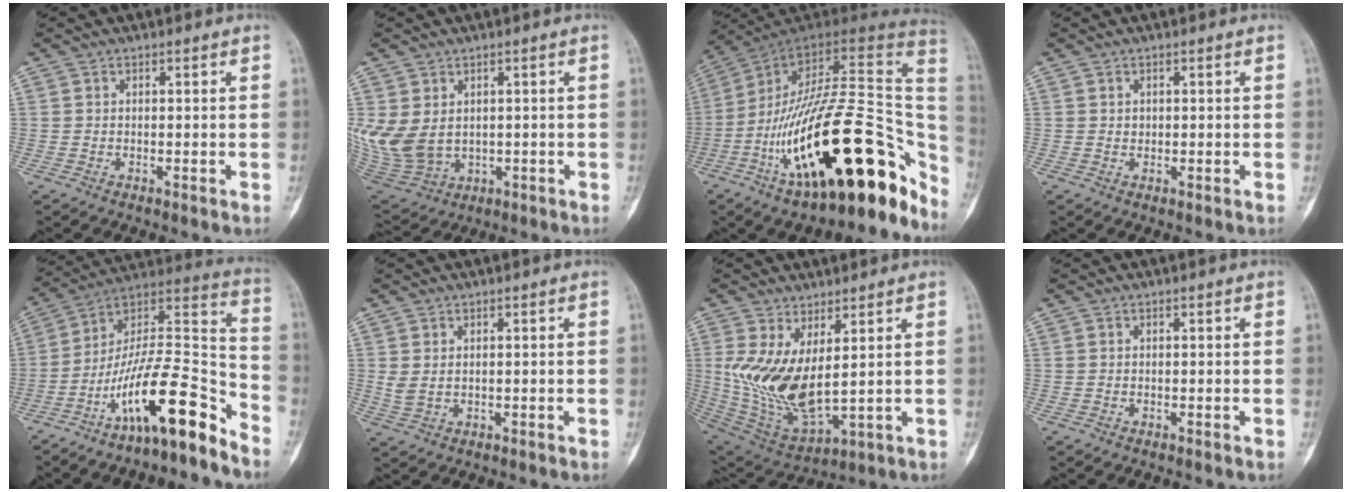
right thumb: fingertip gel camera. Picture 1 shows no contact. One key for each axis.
{"total": 11.0, "fx": 0.9, "fy": 8.5, "fz": 6.9, "tx": -0.147, "ty": -0.007, "tz": 0.047}
{"total": 36.0, "fx": -13.9, "fy": 13.5, "fz": 30.4, "tx": -0.378, "ty": 0.068, "tz": -0.222}
{"total": 0.8, "fx": 0.2, "fy": 0.7, "fz": 0.3, "tx": -0.001, "ty": 0.001, "tz": 0.004}
{"total": 18.6, "fx": -12.2, "fy": 4.1, "fz": 13.4, "tx": -0.210, "ty": 0.118, "tz": -0.210}
{"total": 2.5, "fx": 0.6, "fy": 1.6, "fz": 1.8, "tx": -0.041, "ty": 0.002, "tz": 0.021}
{"total": 13.8, "fx": 2.6, "fy": 6.0, "fz": 12.1, "tx": -0.240, "ty": -0.030, "tz": 0.076}
{"total": 0.0}